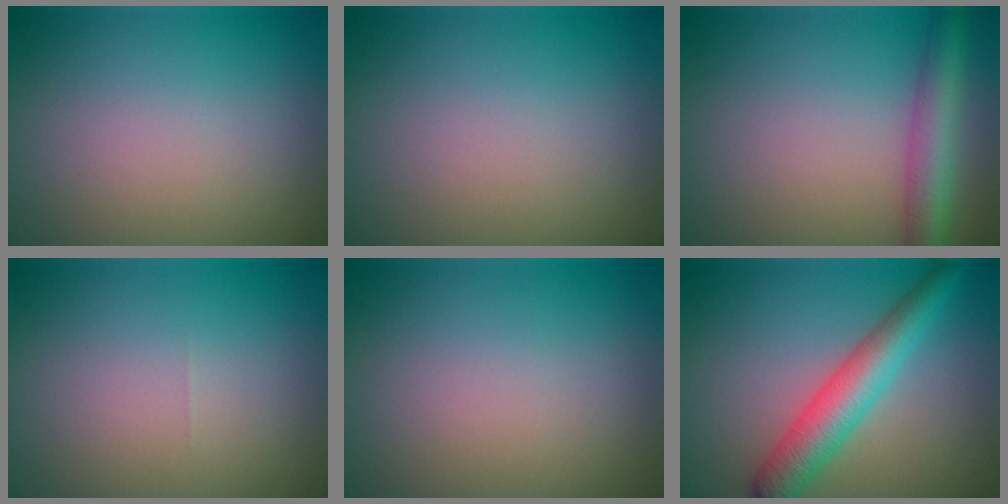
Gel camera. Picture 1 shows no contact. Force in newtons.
{"total": 0.0}
{"total": 4.9, "press": 4.9, "slide": 0.2}
{"total": 0.0}
{"total": 0.0}
{"total": 5.4, "press": 5.4, "slide": 0.1}